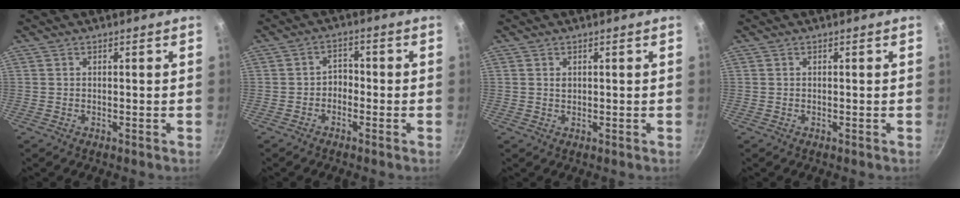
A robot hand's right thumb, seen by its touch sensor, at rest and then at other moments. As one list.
[{"total": 2.8, "force": [-1.2, 2.0, 1.5], "torque": [-0.008, 0.019, -0.026]}, {"total": 1.0, "force": [0.4, 0.7, 0.6], "torque": [-0.009, 0.003, 0.007]}, {"total": 0.0}]